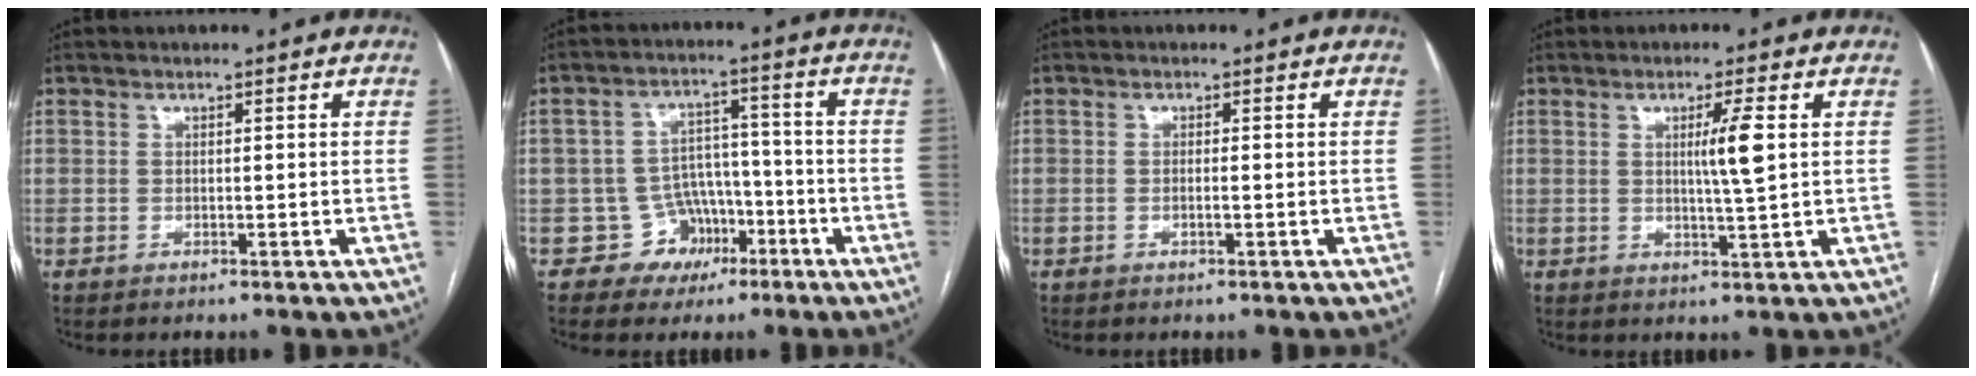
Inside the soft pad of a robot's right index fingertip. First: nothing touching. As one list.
[{"total": 6.6, "force": [-3.2, 5.8, 0.0], "torque": [0.023, 0.023, -0.043]}, {"total": 0.9, "force": [-0.3, 0.0, 0.8], "torque": [-0.017, 0.000, -0.005]}, {"total": 4.5, "force": [0.9, -0.5, 4.4], "torque": [-0.075, -0.005, 0.015]}]